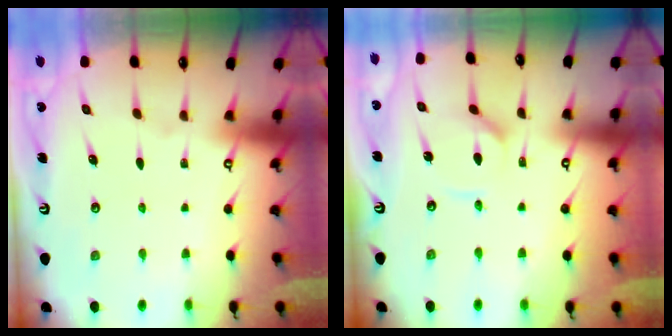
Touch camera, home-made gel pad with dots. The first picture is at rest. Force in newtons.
{"total": 4.4, "press": 4.4, "slide": 0.5}